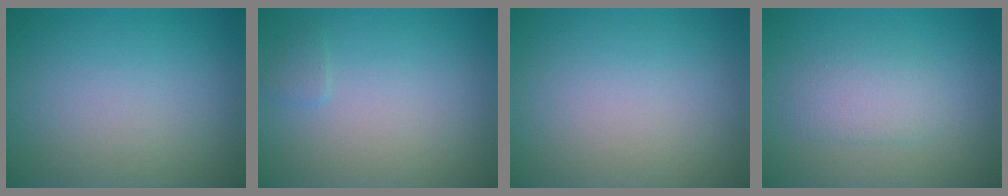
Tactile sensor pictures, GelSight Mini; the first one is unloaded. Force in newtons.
{"total": 0.7, "press": 0.7, "slide": 0.1}
{"total": 0.0}
{"total": 2.3, "press": 2.2, "slide": 0.1}